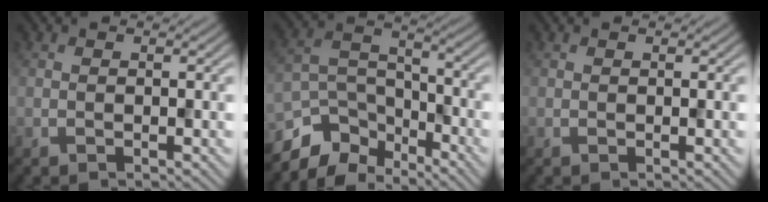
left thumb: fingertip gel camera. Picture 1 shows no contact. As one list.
[{"total": 9.2, "force": [-7.4, 4.3, 3.3], "torque": [-0.073, -0.003, -0.152]}, {"total": 0.0}]